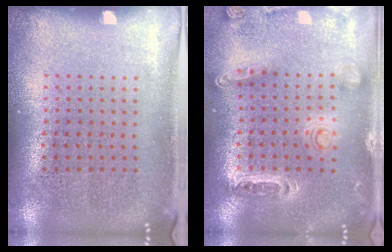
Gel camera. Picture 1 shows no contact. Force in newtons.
{"total": 1.3, "press": 1.3, "slide": 0.2}